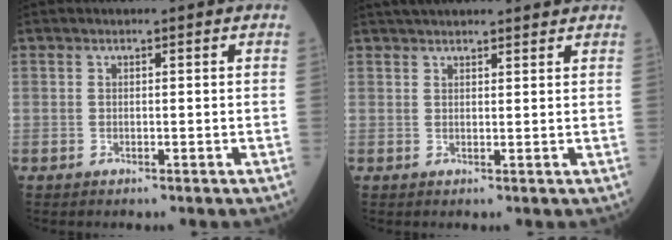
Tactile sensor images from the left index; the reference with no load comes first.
{"total": 9.8, "force": [9.0, 1.4, 3.7], "torque": [-0.055, 0.034, 0.123]}